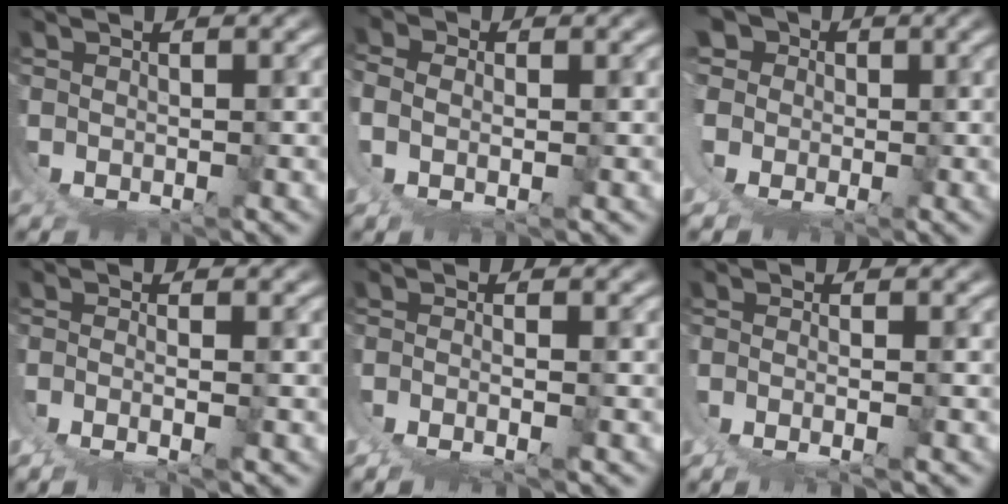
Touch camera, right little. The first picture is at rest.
{"total": 3.2, "force": [1.7, 1.3, 2.3], "torque": [-0.066, -0.006, 0.033]}
{"total": 9.1, "force": [3.3, 7.8, 3.4], "torque": [-0.088, -0.004, 0.035]}
{"total": 2.7, "force": [-0.5, 0.6, 2.6], "torque": [-0.060, -0.017, 0.003]}
{"total": 2.8, "force": [-0.8, 1.0, 2.5], "torque": [-0.056, -0.016, -0.004]}
{"total": 2.2, "force": [-0.3, 0.1, 2.2], "torque": [-0.046, -0.013, 0.003]}